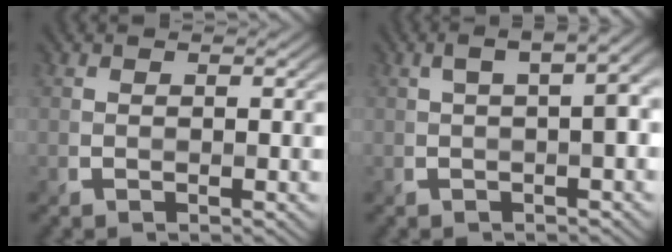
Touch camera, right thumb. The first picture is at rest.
{"total": 4.5, "force": [0.5, 1.5, 4.2], "torque": [-0.056, 0.021, 0.006]}